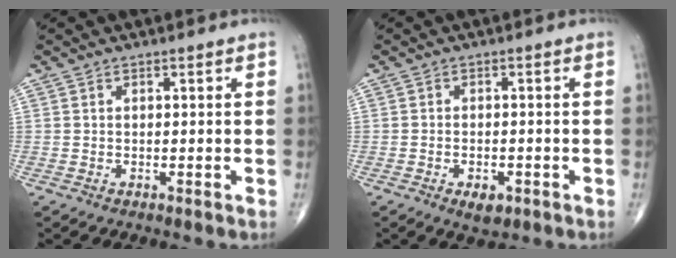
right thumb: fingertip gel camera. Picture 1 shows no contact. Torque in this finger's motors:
{"motor_torque": [-0.20, 0.17, -0.12, -0.12, 0.10]}